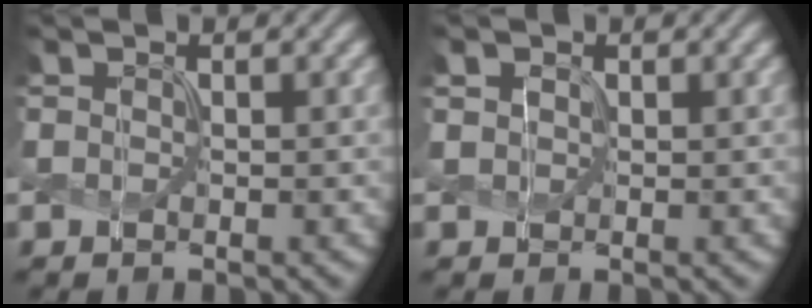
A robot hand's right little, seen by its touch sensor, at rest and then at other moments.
{"total": 0.9, "force": [0.4, 0.7, 0.3], "torque": [-0.007, 0.001, 0.009]}